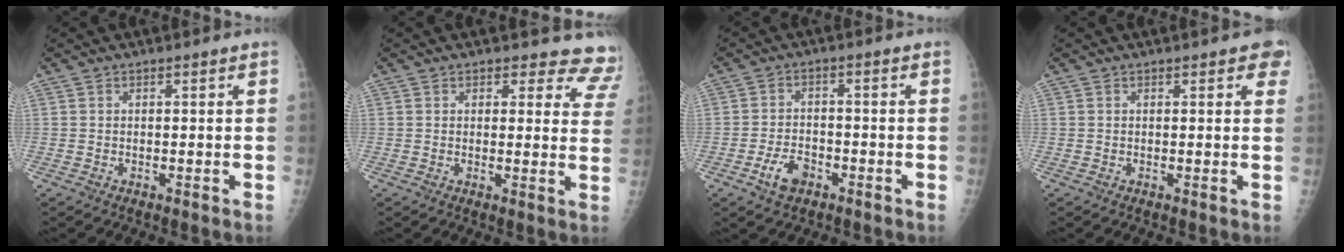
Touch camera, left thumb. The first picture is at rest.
{"total": 9.5, "force": [8.5, 4.2, 1.0], "torque": [0.053, -0.042, 0.057]}
{"total": 5.3, "force": [-2.9, 3.1, 3.1], "torque": [-0.050, 0.020, -0.050]}
{"total": 2.7, "force": [1.4, 1.3, 2.0], "torque": [-0.001, 0.000, 0.009]}